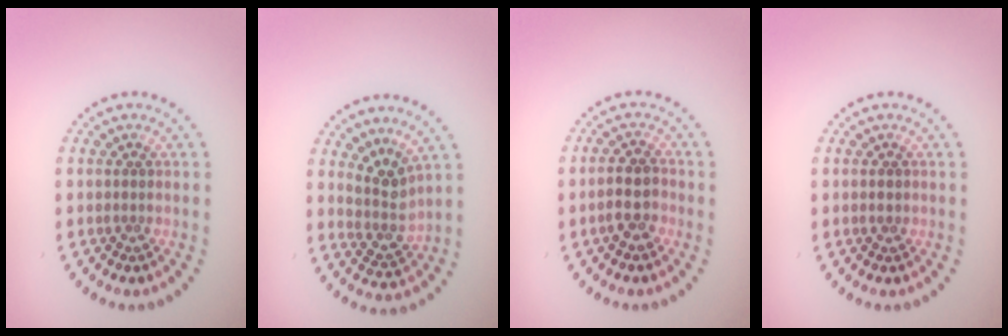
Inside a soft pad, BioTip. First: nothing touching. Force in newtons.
{"total": 2.7, "press": 2.2, "slide": 1.7}
{"total": 2.8, "press": 2.6, "slide": 0.9}
{"total": 1.0, "press": 1.0, "slide": 0.0}